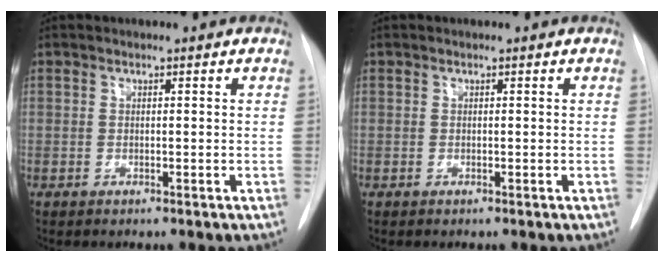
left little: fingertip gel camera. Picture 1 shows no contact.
{"total": 0.0}